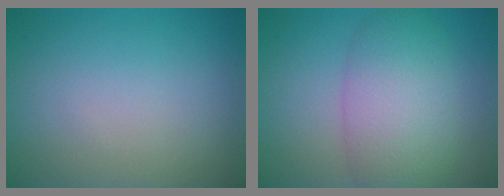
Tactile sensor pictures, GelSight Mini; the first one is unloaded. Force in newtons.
{"total": 6.8, "press": 6.8, "slide": 0.2}